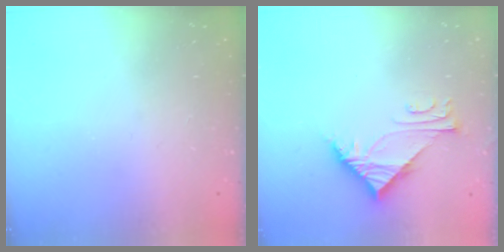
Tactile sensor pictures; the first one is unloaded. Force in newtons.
{"total": 5.6, "press": 5.6, "slide": 0.3}